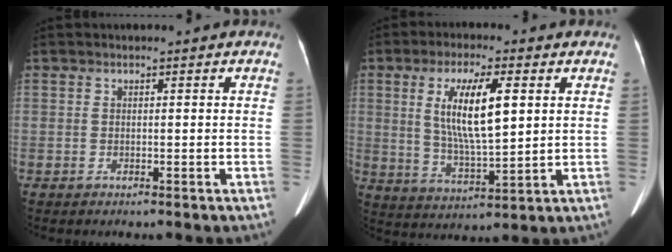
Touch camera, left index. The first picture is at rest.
{"total": 10.4, "force": [2.6, 2.1, 9.8], "torque": [-0.188, -0.009, 0.052]}